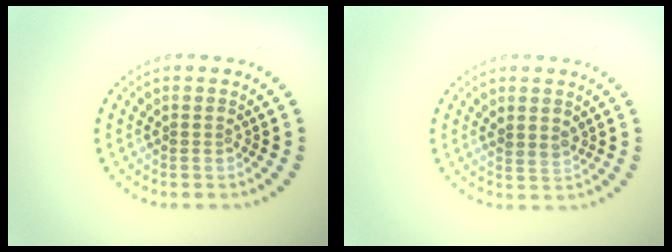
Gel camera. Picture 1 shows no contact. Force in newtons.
{"total": 1.5, "press": 1.3, "slide": 0.8}